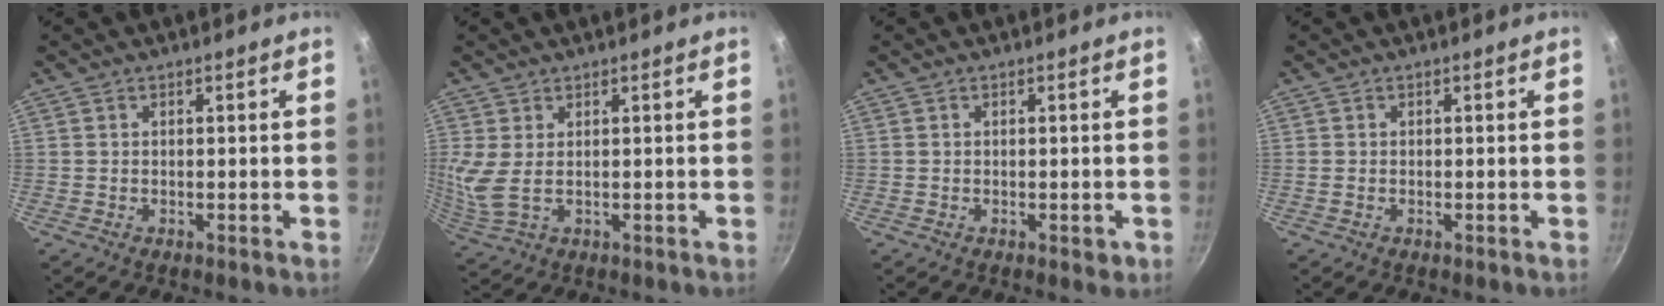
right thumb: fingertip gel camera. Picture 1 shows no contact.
{"total": 5.5, "force": [1.0, 2.5, 4.8], "torque": [-0.105, -0.008, 0.031]}
{"total": 1.6, "force": [-0.5, 1.0, 1.1], "torque": [-0.011, 0.001, -0.006]}
{"total": 0.6, "force": [-0.2, 0.5, 0.3], "torque": [-0.006, 0.001, -0.004]}